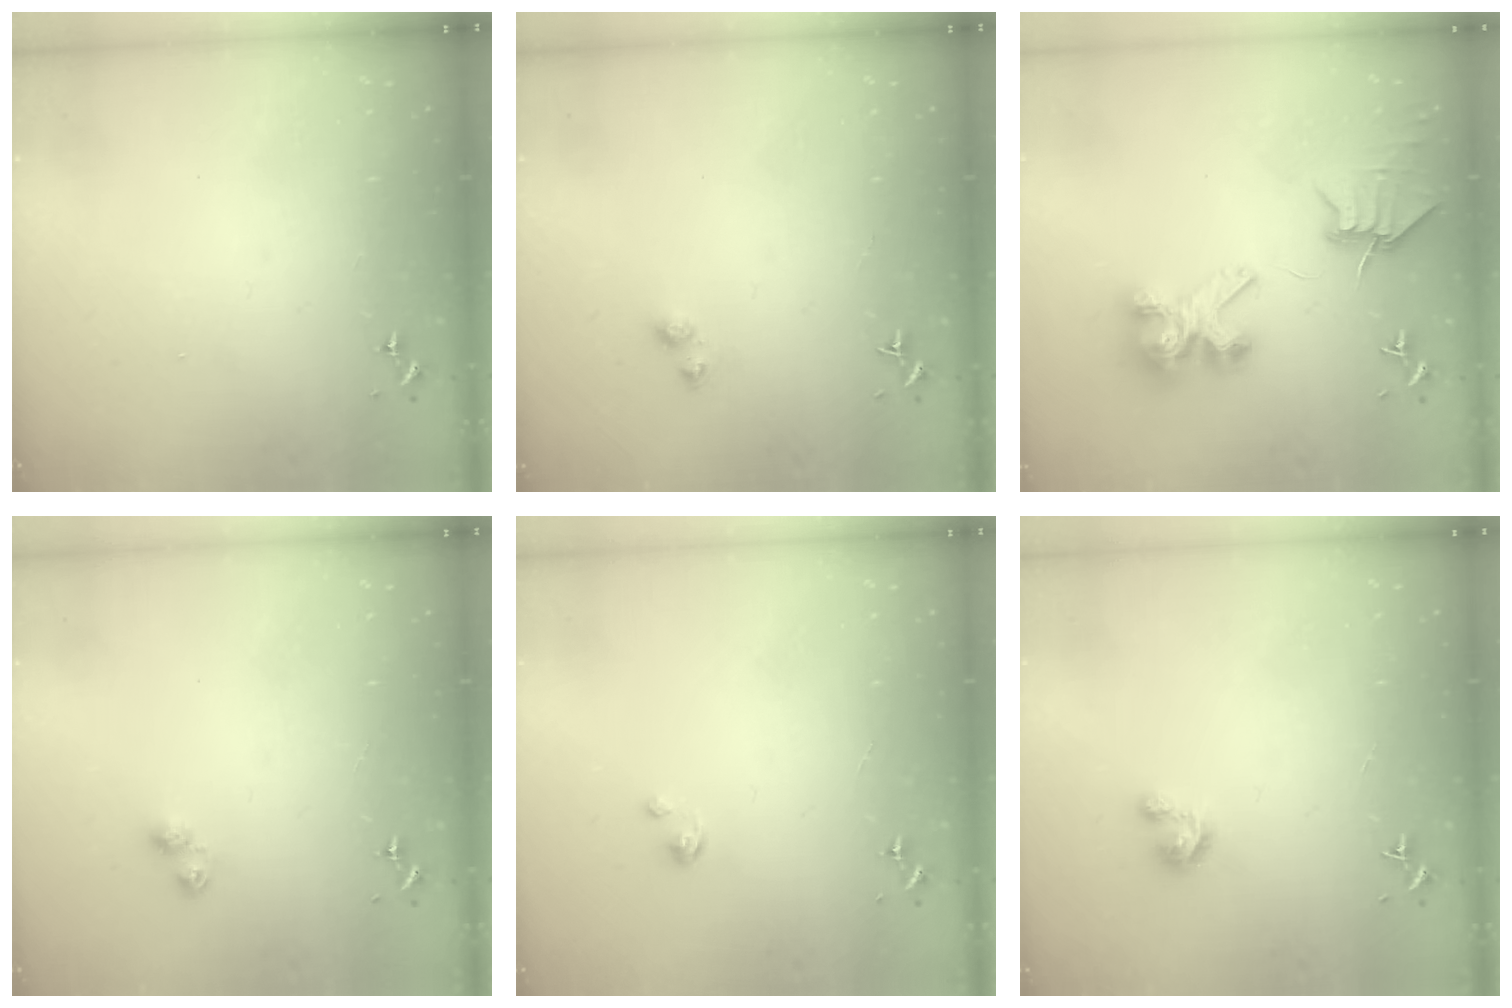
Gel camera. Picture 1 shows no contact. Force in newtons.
{"total": 3.3, "press": 3.2, "slide": 0.6}
{"total": 8.7, "press": 8.6, "slide": 1.2}
{"total": 6.1, "press": 6.0, "slide": 0.7}
{"total": 1.8, "press": 1.8, "slide": 0.2}
{"total": 4.4, "press": 4.4, "slide": 0.4}